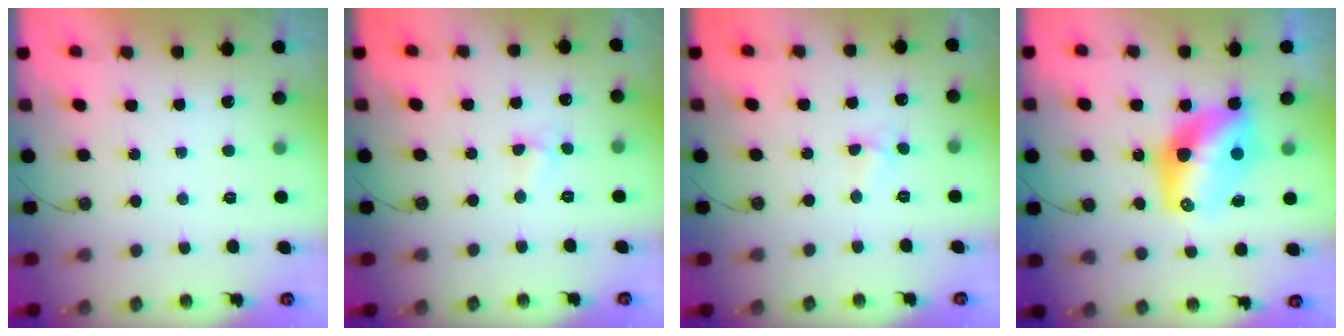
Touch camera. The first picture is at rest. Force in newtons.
{"total": 2.6, "press": 2.5, "slide": 0.3}
{"total": 2.6, "press": 2.5, "slide": 0.3}
{"total": 13.2, "press": 13.2, "slide": 1.0}